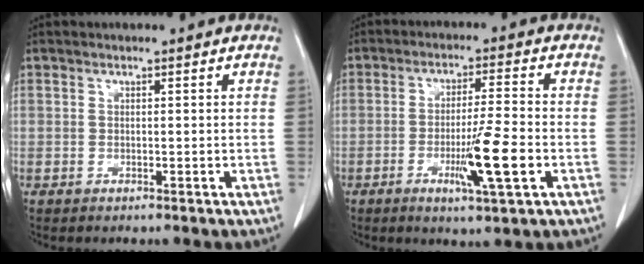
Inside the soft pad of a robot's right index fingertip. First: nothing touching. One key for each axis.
{"total": 8.8, "fx": -2.8, "fy": -0.1, "fz": 8.3, "tx": -0.141, "ty": -0.015, "tz": -0.049}